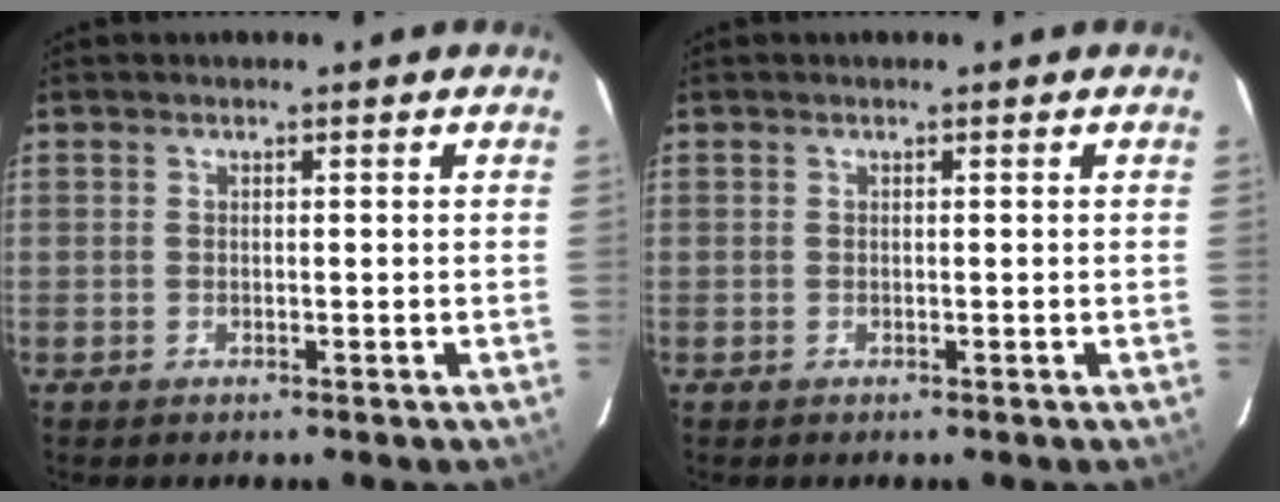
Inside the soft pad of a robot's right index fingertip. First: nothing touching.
{"total": 0.0}